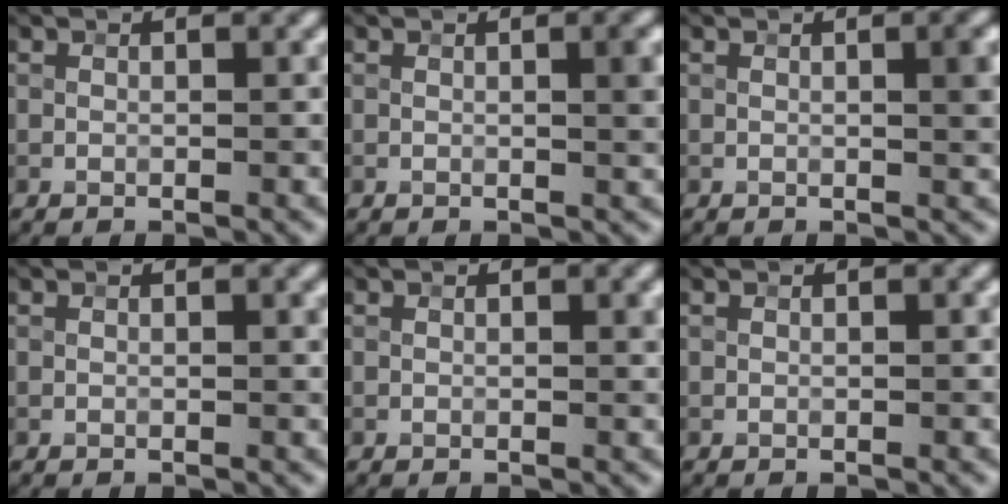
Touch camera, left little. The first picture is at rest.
{"total": 2.3, "force": [0.3, 0.5, 2.2], "torque": [-0.026, 0.004, 0.001]}
{"total": 2.4, "force": [0.3, 0.5, 2.4], "torque": [-0.028, 0.004, 0.002]}
{"total": 0.0}
{"total": 0.0}
{"total": 0.0}